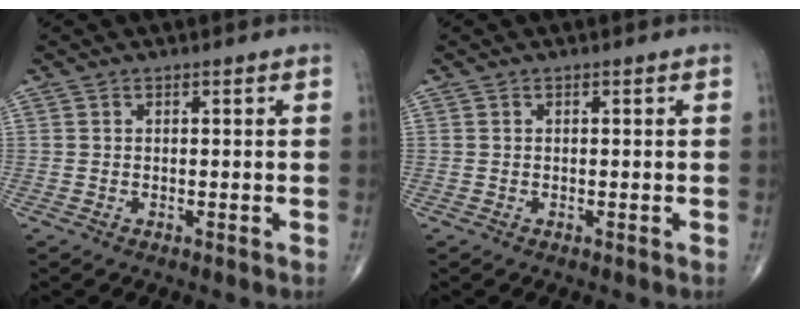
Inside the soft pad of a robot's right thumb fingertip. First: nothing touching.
{"total": 0.0}